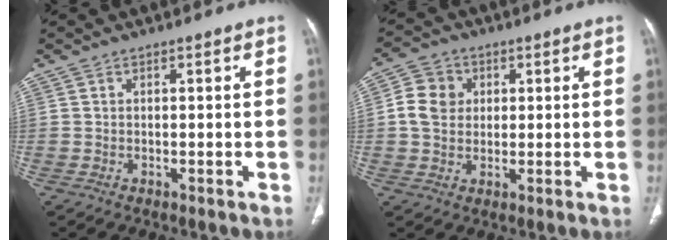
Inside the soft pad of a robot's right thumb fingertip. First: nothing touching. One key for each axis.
{"total": 6.9, "fx": 1.1, "fy": 5.9, "fz": 3.4, "tx": -0.051, "ty": 0.006, "tz": 0.015}